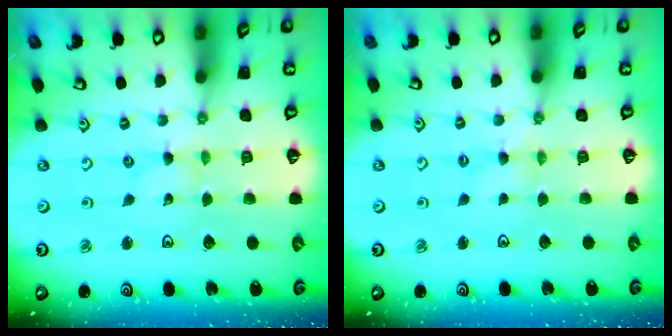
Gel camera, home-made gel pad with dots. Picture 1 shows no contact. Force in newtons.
{"total": 2.3, "press": 2.3, "slide": 0.3}